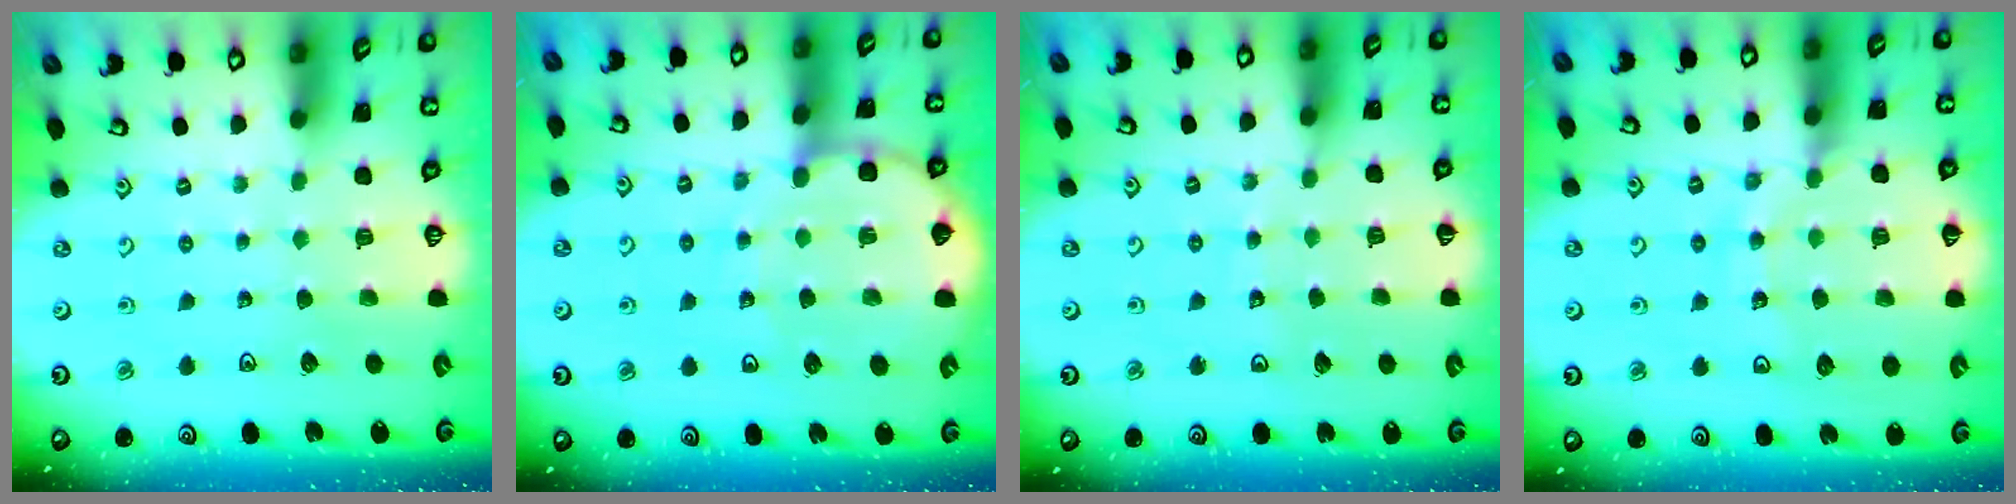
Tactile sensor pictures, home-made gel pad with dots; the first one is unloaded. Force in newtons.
{"total": 8.3, "press": 8.1, "slide": 1.4}
{"total": 5.8, "press": 5.8, "slide": 0.5}
{"total": 12.1, "press": 12.0, "slide": 1.3}